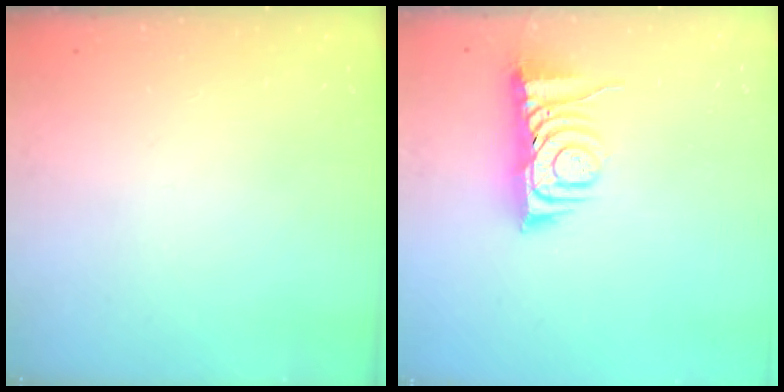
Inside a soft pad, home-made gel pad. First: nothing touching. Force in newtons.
{"total": 7.3, "press": 7.3, "slide": 0.6}